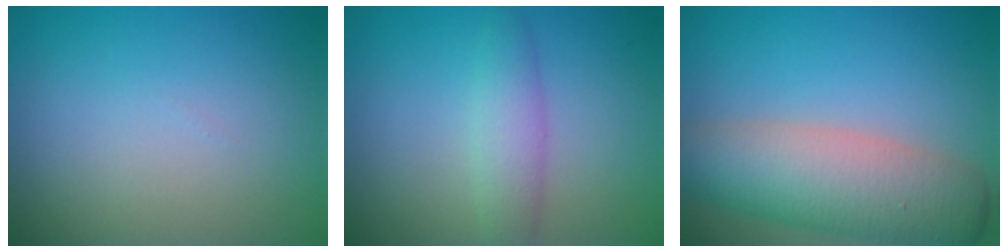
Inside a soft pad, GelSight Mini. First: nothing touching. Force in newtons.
{"total": 2.7, "press": 2.7, "slide": 0.1}
{"total": 8.0, "press": 8.0, "slide": 0.5}